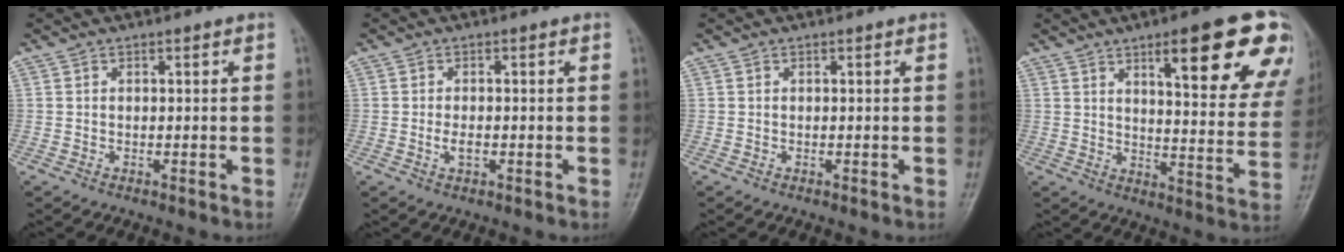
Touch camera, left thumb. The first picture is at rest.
{"total": 2.3, "force": [-0.6, 1.2, 1.8], "torque": [-0.033, 0.000, -0.012]}
{"total": 0.0}
{"total": 21.5, "force": [11.3, 5.5, 17.4], "torque": [-0.188, -0.040, 0.152]}